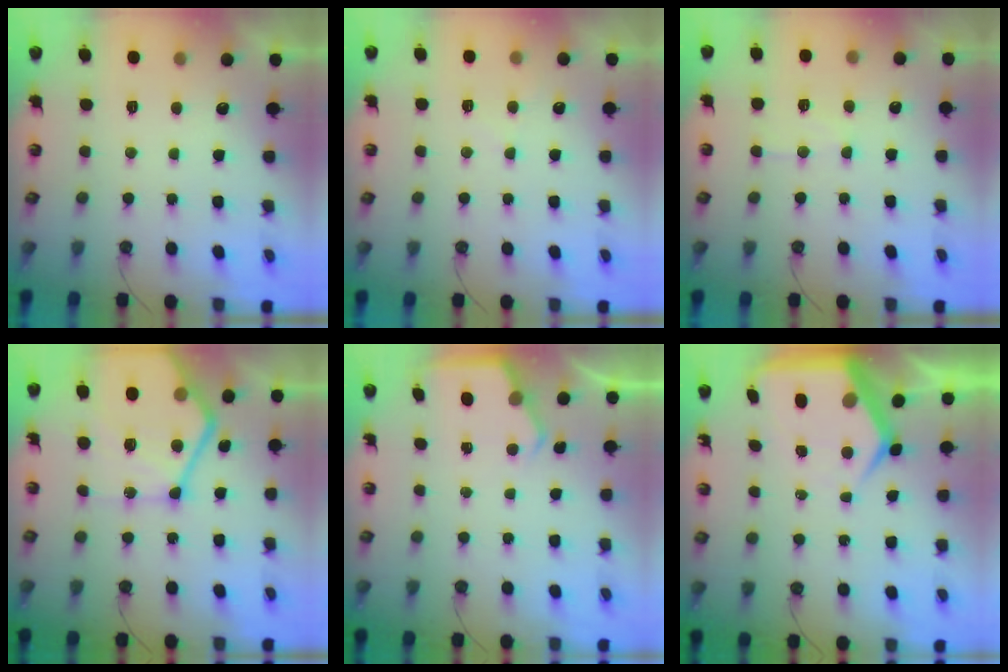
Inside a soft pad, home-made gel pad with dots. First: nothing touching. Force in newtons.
{"total": 4.8, "press": 4.8, "slide": 0.5}
{"total": 7.1, "press": 7.1, "slide": 0.5}
{"total": 24.1, "press": 24.0, "slide": 2.2}
{"total": 2.6, "press": 2.5, "slide": 0.4}
{"total": 10.1, "press": 10.1, "slide": 1.2}